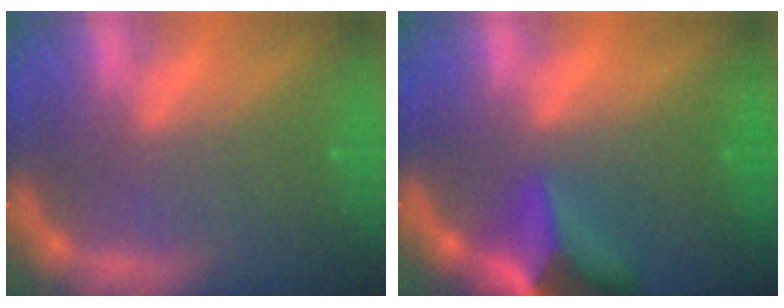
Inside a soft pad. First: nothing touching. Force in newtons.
{"total": 7.4}